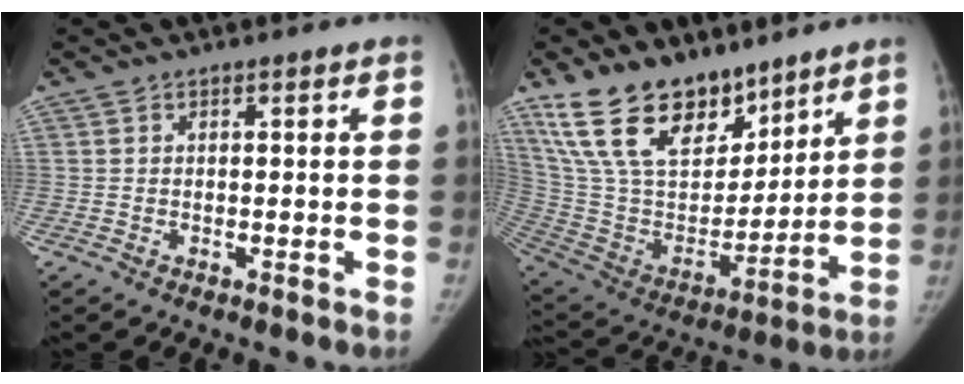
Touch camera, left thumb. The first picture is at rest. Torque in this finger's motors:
{"motor_torque": [2.57, 0.82, 1.16, -1.61, 0.53]}